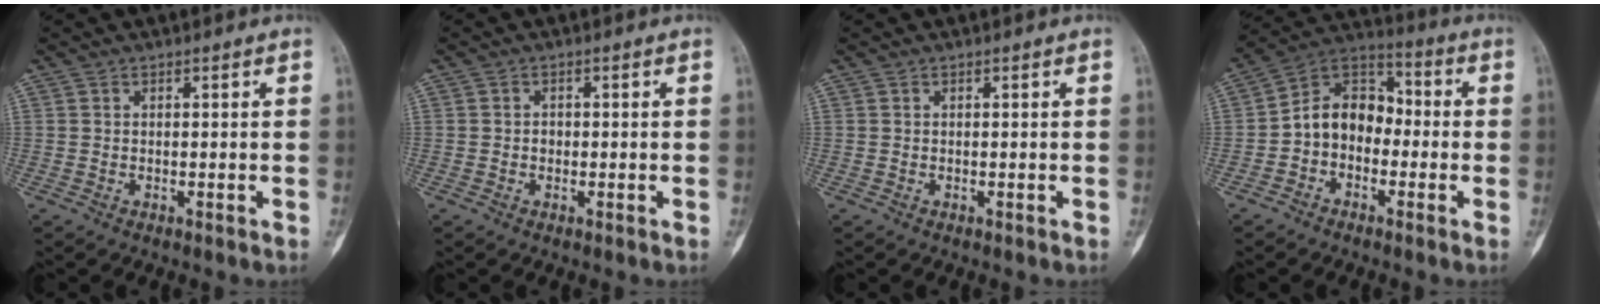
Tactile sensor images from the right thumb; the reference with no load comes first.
{"total": 1.2, "force": [-0.2, 1.1, 0.5], "torque": [-0.004, 0.004, -0.003]}
{"total": 0.0}
{"total": 10.8, "force": [-1.9, 8.3, 6.7], "torque": [-0.086, 0.045, -0.050]}